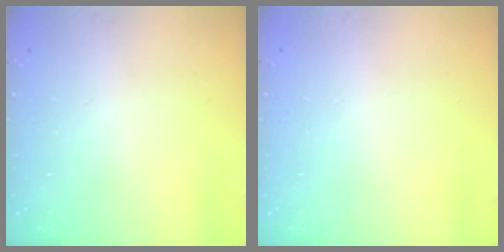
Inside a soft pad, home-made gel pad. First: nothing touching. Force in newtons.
{"total": 0.8, "press": 0.5, "slide": 0.6}